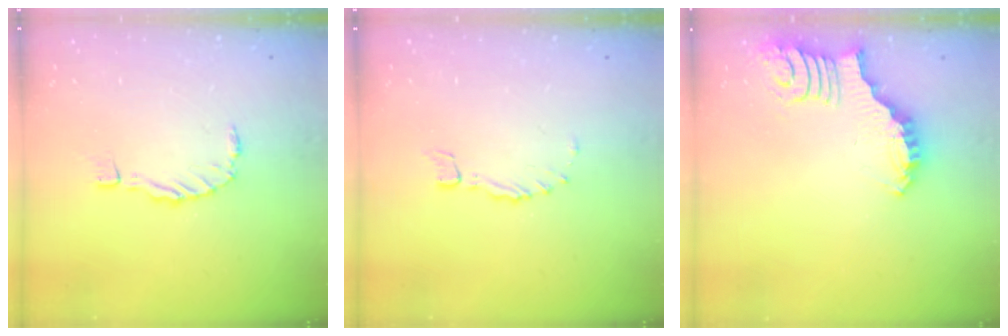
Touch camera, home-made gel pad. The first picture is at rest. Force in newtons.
{"total": 0.0}
{"total": 2.7, "press": 2.7, "slide": 0.6}